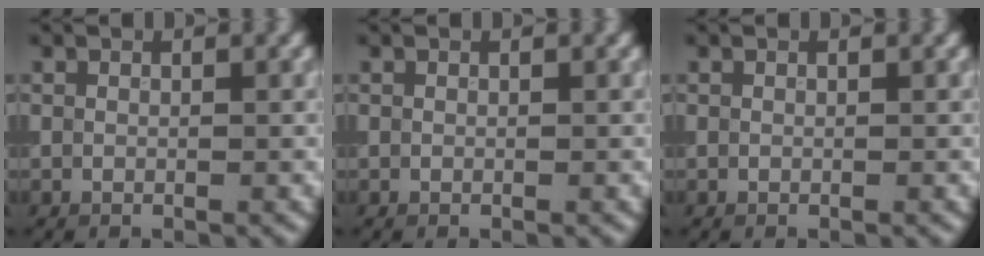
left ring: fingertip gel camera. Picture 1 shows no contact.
{"total": 0.0}
{"total": 0.0}